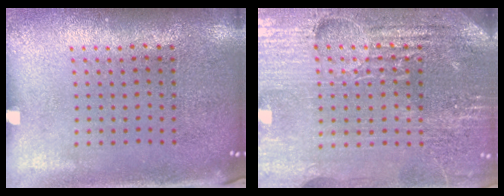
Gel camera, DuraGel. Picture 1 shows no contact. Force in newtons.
{"total": 5.3, "press": 4.8, "slide": 2.1}